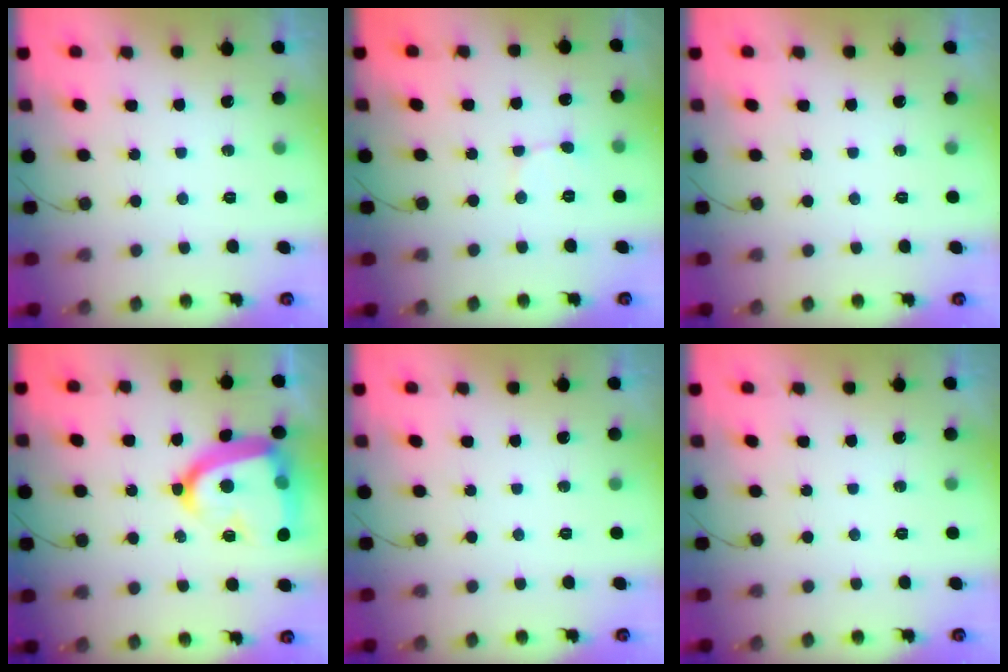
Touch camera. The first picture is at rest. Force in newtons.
{"total": 1.6, "press": 1.6, "slide": 0.1}
{"total": 0.0}
{"total": 20.2, "press": 20.1, "slide": 1.9}
{"total": 0.0}
{"total": 0.0}